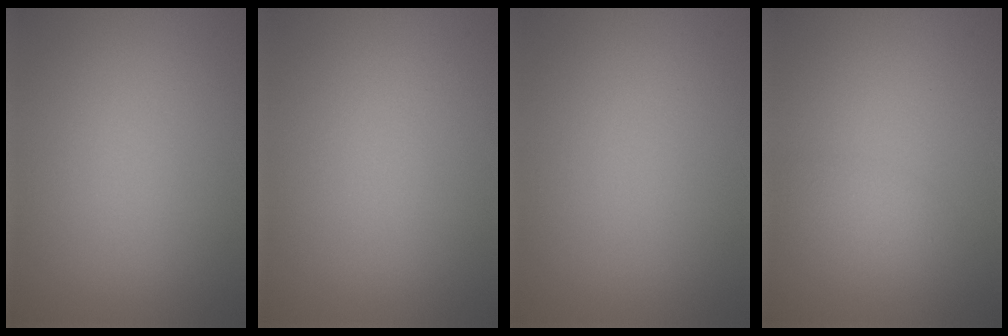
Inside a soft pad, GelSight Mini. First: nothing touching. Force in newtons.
{"total": 0.0}
{"total": 0.0}
{"total": 1.6, "press": 1.6, "slide": 0.1}